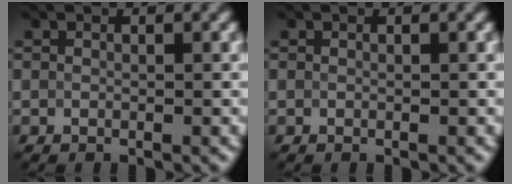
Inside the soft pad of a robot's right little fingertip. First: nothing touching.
{"total": 0.0}